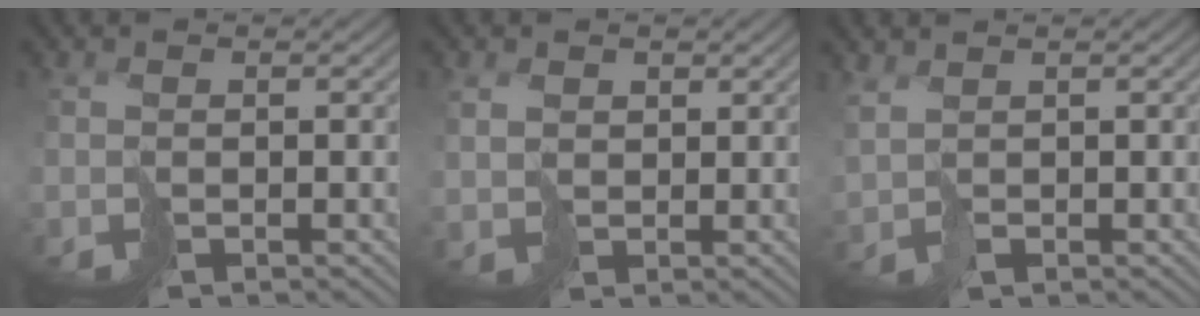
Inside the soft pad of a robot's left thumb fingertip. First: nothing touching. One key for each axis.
{"total": 2.4, "fx": 1.7, "fy": 1.7, "fz": 0.0, "tx": -0.010, "ty": 0.000, "tz": 0.034}
{"total": 1.8, "fx": 1.7, "fy": 0.6, "fz": 0.3, "tx": -0.016, "ty": 0.001, "tz": 0.042}